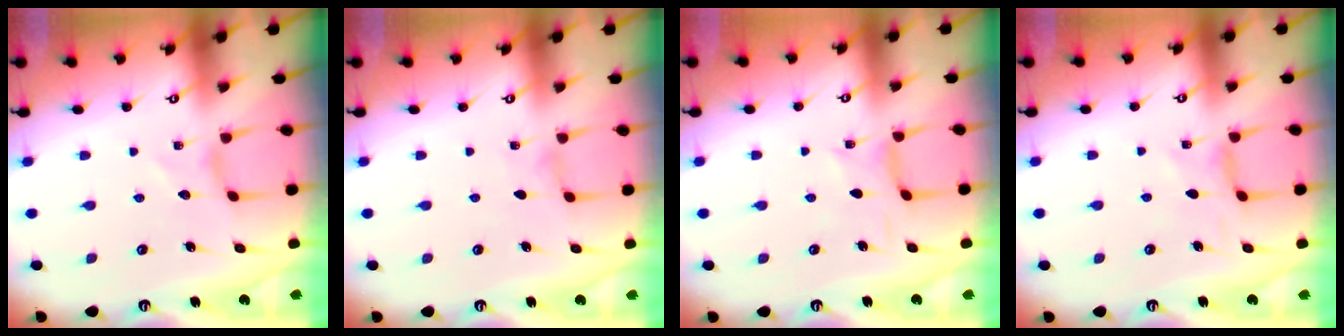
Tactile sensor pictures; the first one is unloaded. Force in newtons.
{"total": 0.0}
{"total": 0.8, "press": 0.8, "slide": 0.3}
{"total": 0.9, "press": 0.9, "slide": 0.3}